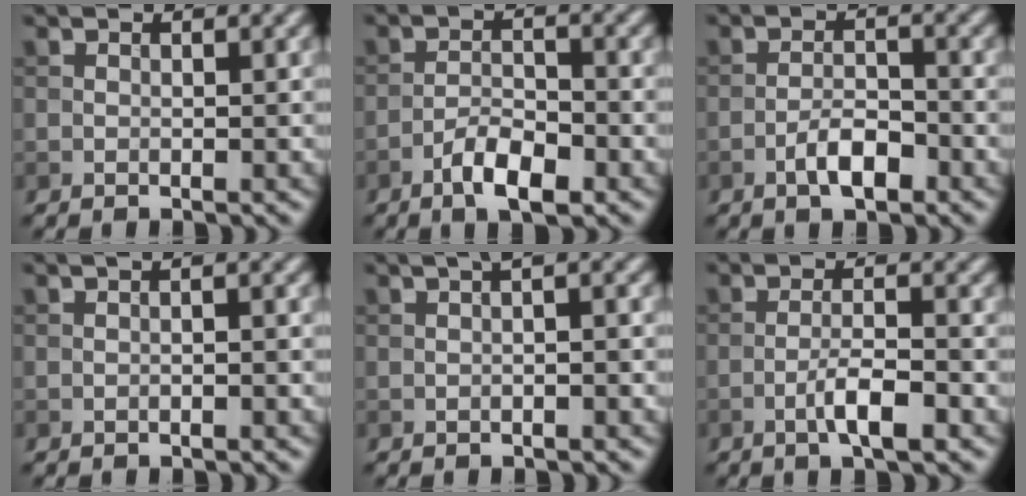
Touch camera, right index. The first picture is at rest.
{"total": 4.0, "force": [-2.4, 1.3, 3.0], "torque": [-0.052, 0.007, -0.046]}
{"total": 3.0, "force": [-1.7, 1.1, 2.2], "torque": [-0.037, 0.007, -0.033]}
{"total": 1.5, "force": [0.0, 0.5, 1.4], "torque": [-0.010, -0.009, -0.007]}
{"total": 2.9, "force": [0.6, 1.0, 2.7], "torque": [-0.017, 0.008, -0.004]}
{"total": 3.5, "force": [-1.7, 0.7, 3.0], "torque": [-0.056, 0.007, -0.035]}